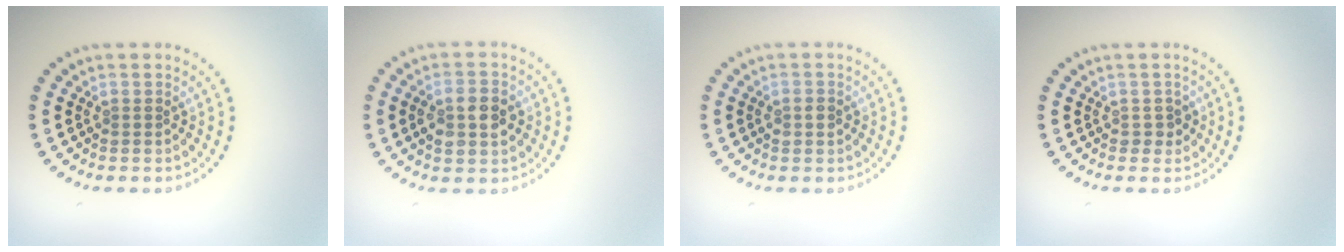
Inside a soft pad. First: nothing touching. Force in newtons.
{"total": 3.7, "press": 3.7, "slide": 0.1}
{"total": 1.5, "press": 1.5, "slide": 0.2}
{"total": 1.0, "press": 0.9, "slide": 0.4}